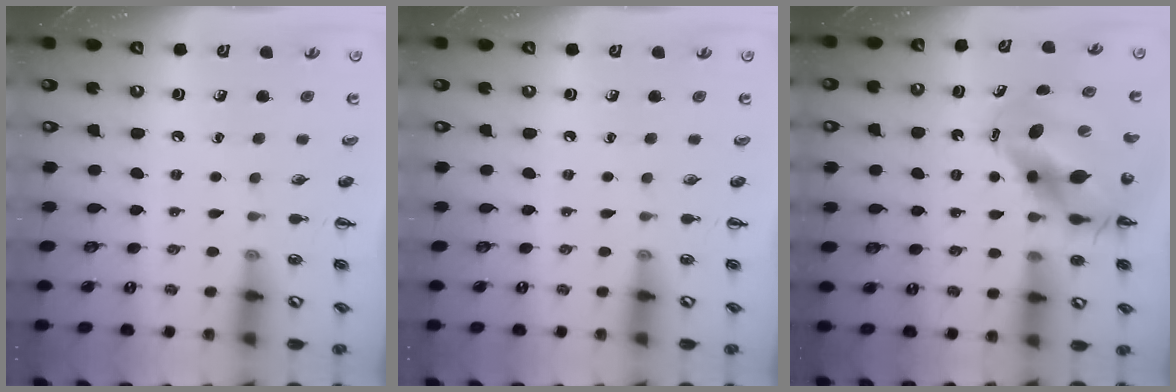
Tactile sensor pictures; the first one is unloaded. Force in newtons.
{"total": 0.0}
{"total": 9.5, "press": 9.1, "slide": 2.4}